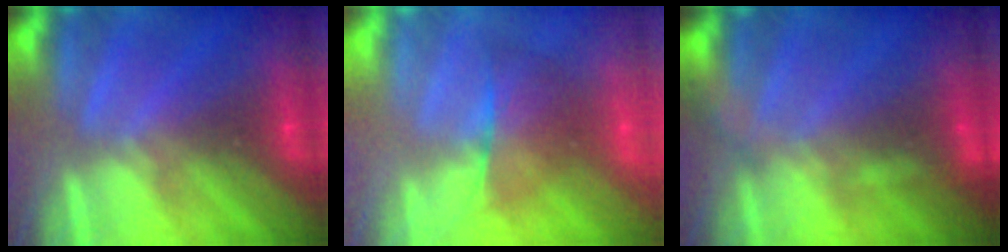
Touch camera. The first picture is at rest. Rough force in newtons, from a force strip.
{"total": 2.1}
{"total": 2.9}